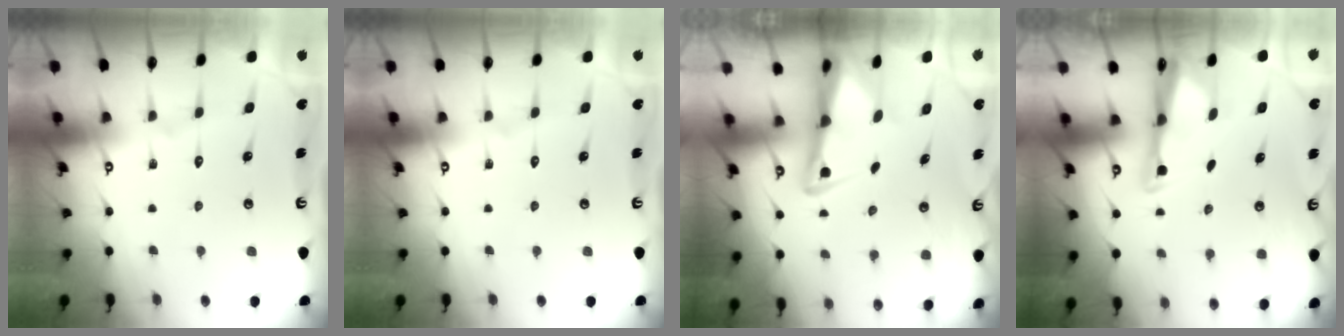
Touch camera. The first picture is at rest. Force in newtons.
{"total": 0.0}
{"total": 3.6, "press": 3.5, "slide": 0.7}
{"total": 2.5, "press": 2.5, "slide": 0.4}